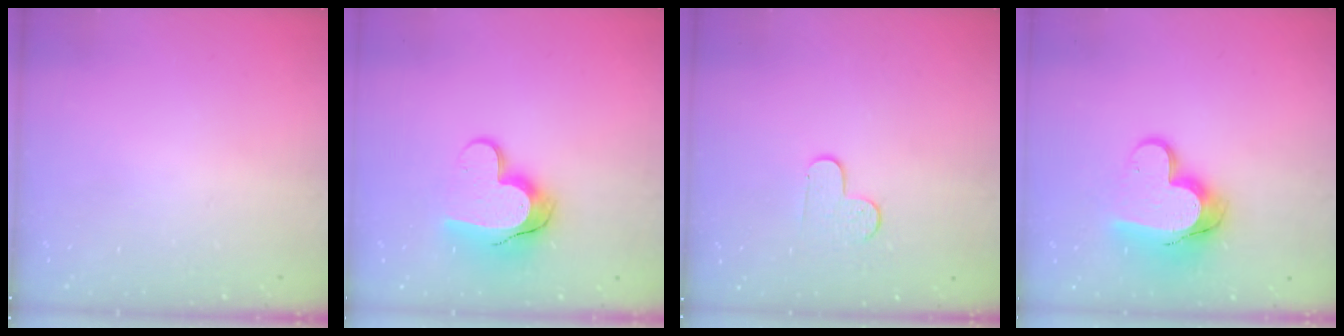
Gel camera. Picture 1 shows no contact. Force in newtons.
{"total": 12.4, "press": 12.3, "slide": 1.1}
{"total": 4.6, "press": 4.5, "slide": 0.5}
{"total": 13.7, "press": 13.7, "slide": 1.3}